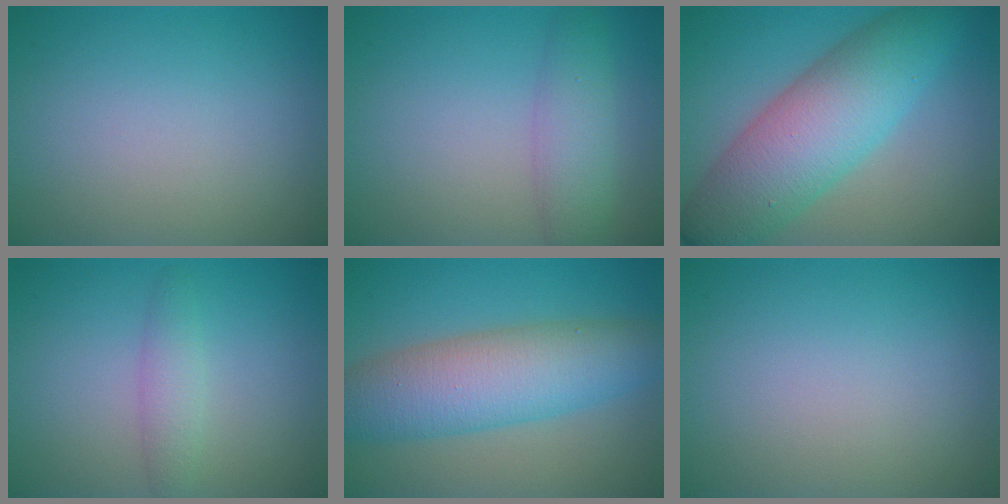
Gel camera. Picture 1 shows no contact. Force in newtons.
{"total": 3.6, "press": 3.6, "slide": 0.1}
{"total": 9.3, "press": 9.3, "slide": 0.1}
{"total": 1.9, "press": 1.9, "slide": 0.0}
{"total": 8.1, "press": 8.1, "slide": 0.0}
{"total": 0.0}